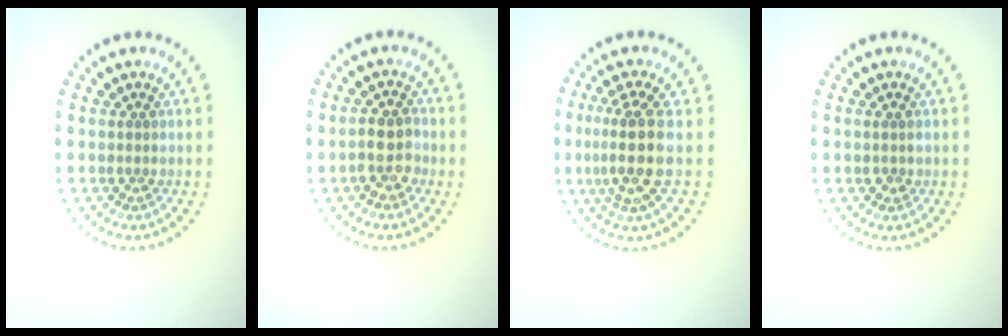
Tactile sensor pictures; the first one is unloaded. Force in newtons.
{"total": 2.6, "press": 2.4, "slide": 1.0}
{"total": 4.1, "press": 3.2, "slide": 2.5}
{"total": 0.9, "press": 0.8, "slide": 0.2}